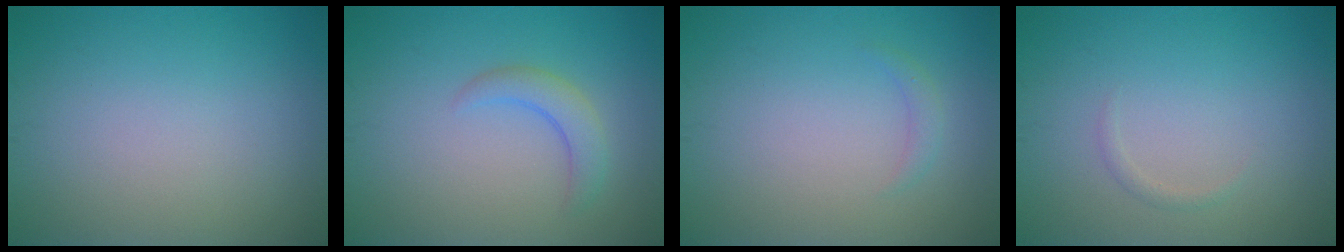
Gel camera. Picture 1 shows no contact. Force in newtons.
{"total": 2.3, "press": 2.3, "slide": 0.4}
{"total": 0.9, "press": 0.9, "slide": 0.0}
{"total": 0.7, "press": 0.7, "slide": 0.0}